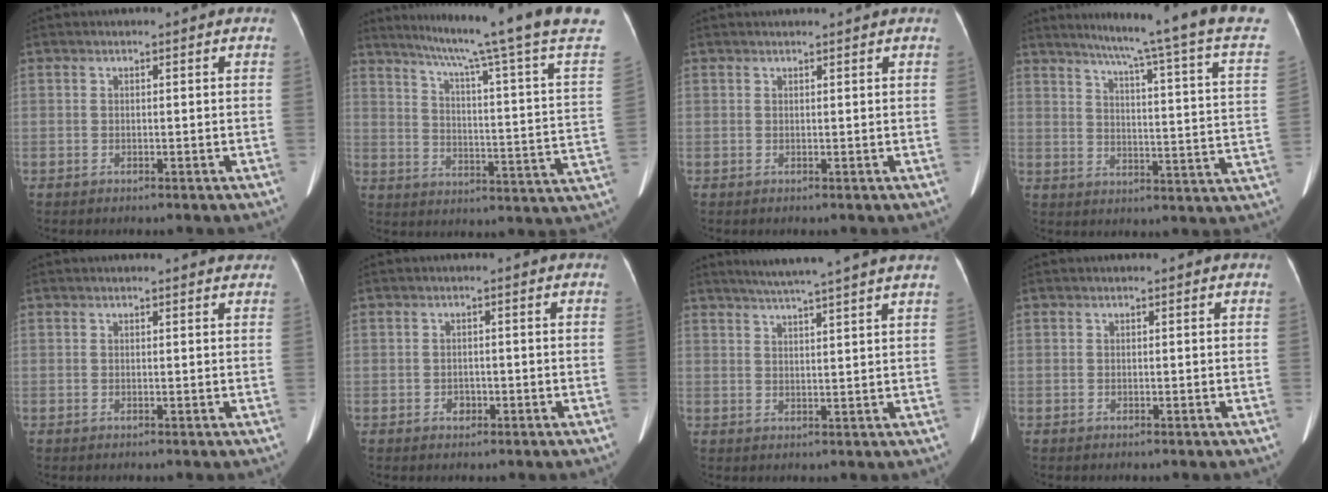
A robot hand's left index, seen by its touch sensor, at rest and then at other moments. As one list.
[{"total": 24.5, "force": [20.0, -3.0, 13.9], "torque": [-0.212, -0.067, 0.256]}, {"total": 3.0, "force": [2.8, -0.2, 0.8], "torque": [-0.010, 0.019, 0.034]}, {"total": 21.9, "force": [18.1, -2.0, 12.3], "torque": [-0.182, -0.065, 0.214]}, {"total": 2.1, "force": [2.1, 0.3, 0.3], "torque": [-0.008, -0.006, 0.011]}, {"total": 1.4, "force": [-0.6, 1.1, 0.6], "torque": [-0.009, 0.003, -0.006]}, {"total": 12.1, "force": [10.2, -1.4, 6.3], "torque": [-0.098, 0.011, 0.126]}, {"total": 0.0}]